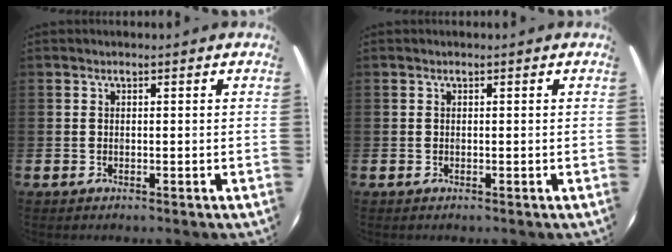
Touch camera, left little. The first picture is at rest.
{"total": 0.0}